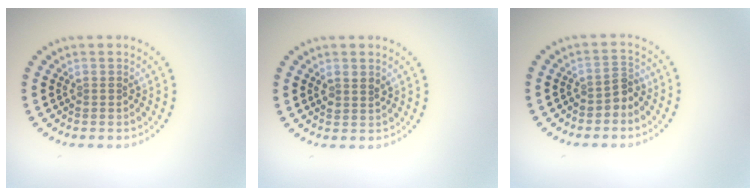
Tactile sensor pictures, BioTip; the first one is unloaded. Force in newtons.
{"total": 1.2, "press": 1.1, "slide": 0.5}
{"total": 1.5, "press": 1.2, "slide": 0.9}